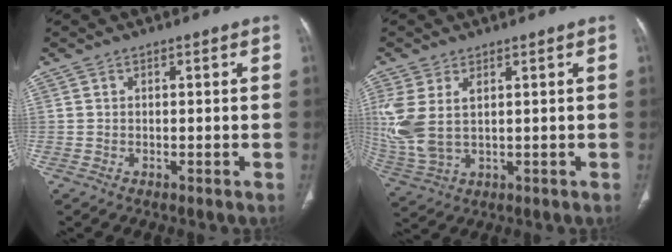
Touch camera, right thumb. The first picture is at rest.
{"total": 10.3, "force": [2.2, 5.8, 8.2], "torque": [-0.211, 0.000, 0.060]}